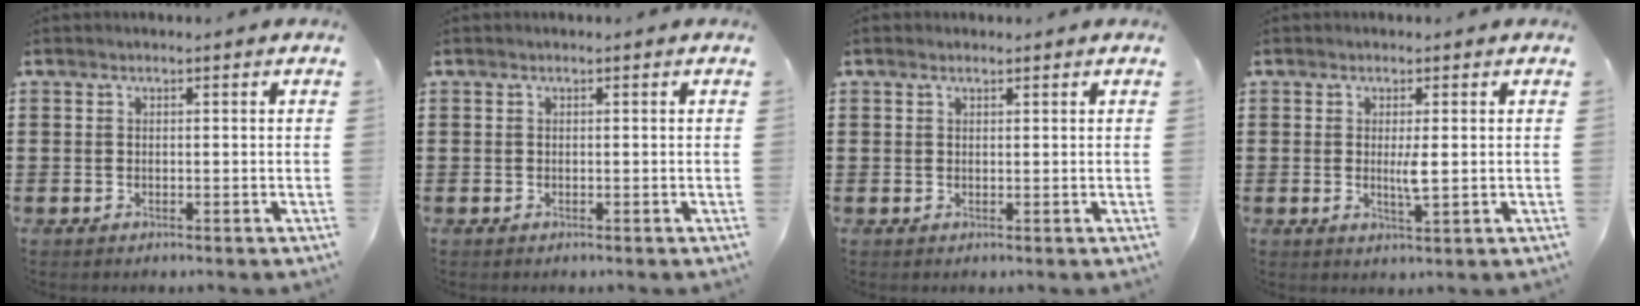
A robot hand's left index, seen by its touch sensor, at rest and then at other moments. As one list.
[{"total": 0.0}, {"total": 0.7, "force": [0.5, 0.3, 0.3], "torque": [-0.008, 0.003, 0.010]}, {"total": 3.2, "force": [0.2, 0.3, 3.2], "torque": [-0.060, -0.005, 0.001]}]